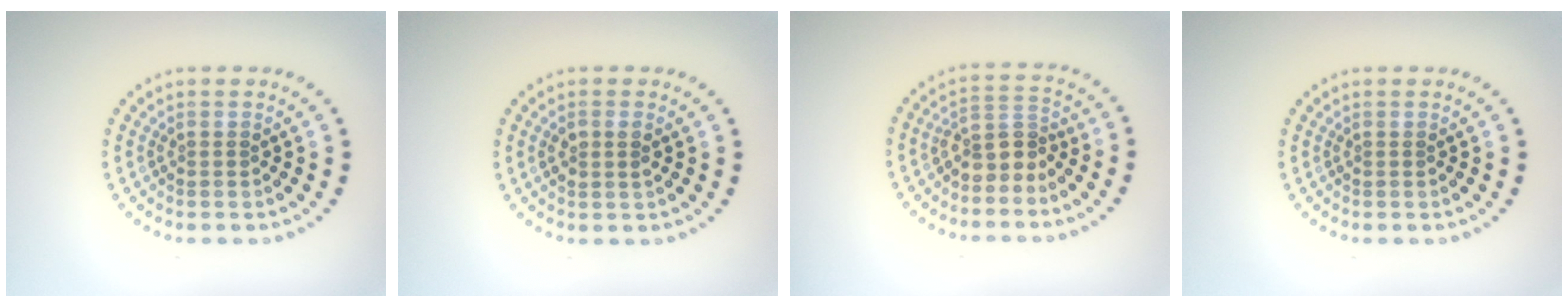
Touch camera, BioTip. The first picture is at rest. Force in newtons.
{"total": 1.4, "press": 1.4, "slide": 0.5}
{"total": 2.8, "press": 2.3, "slide": 1.6}
{"total": 0.0}